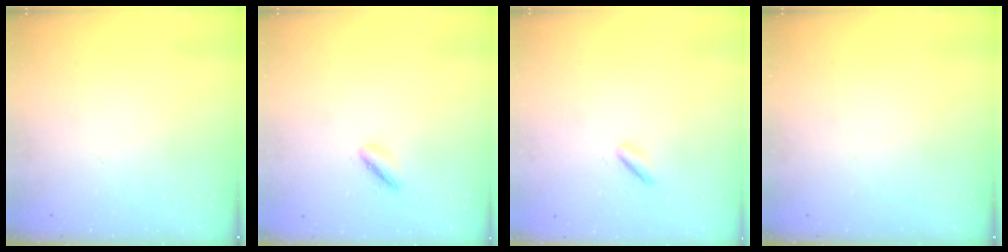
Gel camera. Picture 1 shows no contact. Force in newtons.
{"total": 2.8, "press": 2.8, "slide": 0.6}
{"total": 1.1, "press": 0.9, "slide": 0.7}
{"total": 0.0}